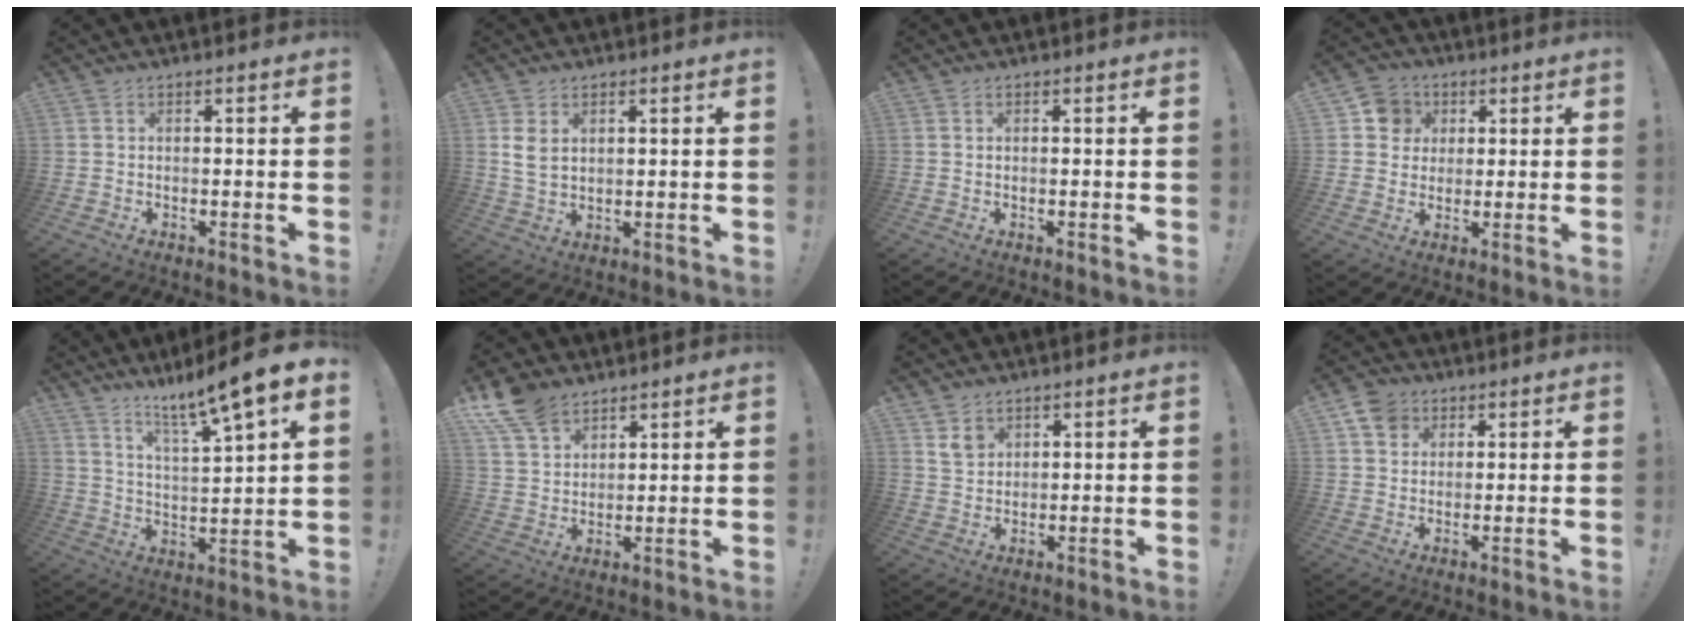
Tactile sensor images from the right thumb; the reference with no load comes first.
{"total": 5.4, "force": [2.1, 3.6, 3.5], "torque": [-0.060, -0.007, 0.038]}
{"total": 0.0}
{"total": 8.2, "force": [2.0, 7.7, 1.7], "torque": [-0.024, -0.004, 0.043]}
{"total": 11.1, "force": [8.2, 0.1, 7.4], "torque": [-0.126, -0.066, 0.125]}
{"total": 10.5, "force": [7.8, 6.0, 3.8], "torque": [-0.087, -0.039, 0.156]}
{"total": 4.8, "force": [3.2, 3.2, 1.4], "torque": [-0.016, -0.016, 0.061]}
{"total": 6.8, "force": [3.4, 5.5, 2.0], "torque": [-0.042, -0.010, 0.070]}